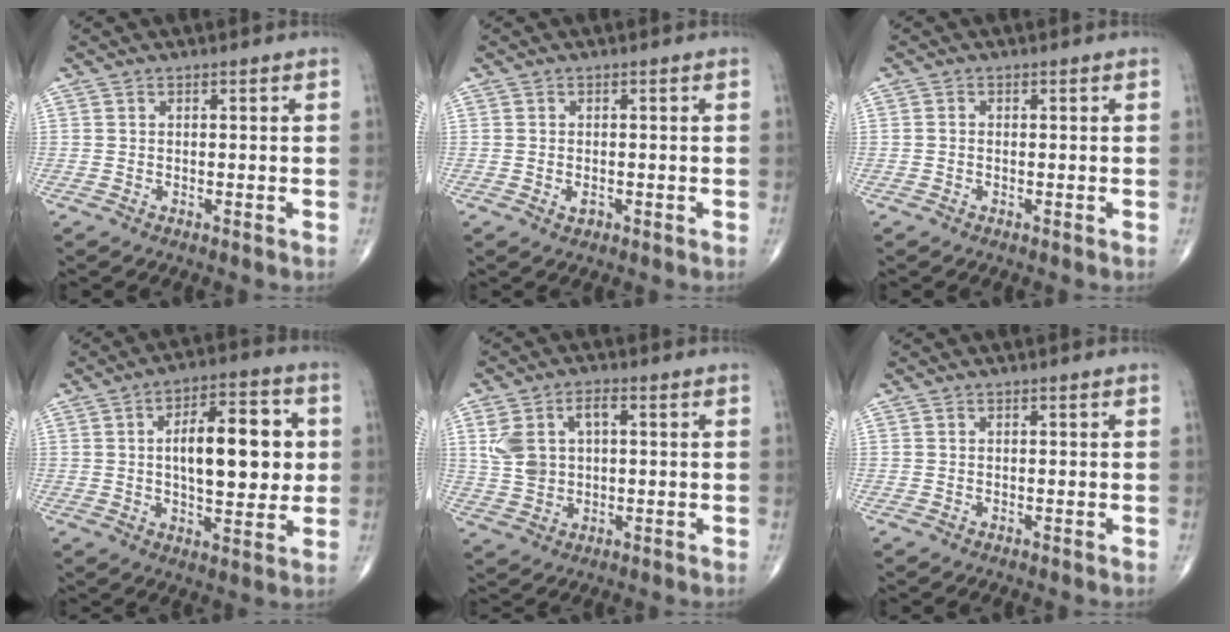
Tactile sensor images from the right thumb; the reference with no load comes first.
{"total": 1.4, "force": [-0.4, 0.9, 0.9], "torque": [-0.013, 0.000, -0.006]}
{"total": 0.6, "force": [-0.1, 0.5, 0.3], "torque": [-0.003, 0.001, -0.007]}
{"total": 15.8, "force": [1.8, 7.0, 14.1], "torque": [-0.177, 0.006, 0.024]}
{"total": 8.1, "force": [1.6, 5.2, 5.9], "torque": [-0.113, 0.016, 0.035]}
{"total": 0.0}